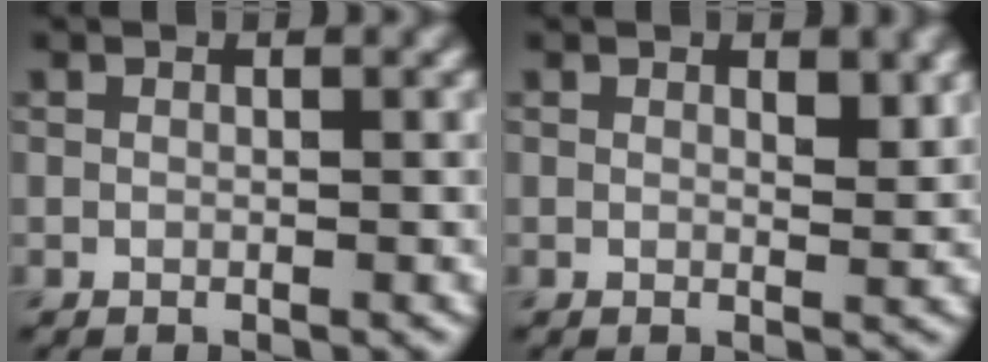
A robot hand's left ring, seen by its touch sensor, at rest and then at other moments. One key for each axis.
{"total": 1.4, "fx": 0.8, "fy": 0.5, "fz": 1.0, "tx": -0.014, "ty": -0.005, "tz": 0.015}